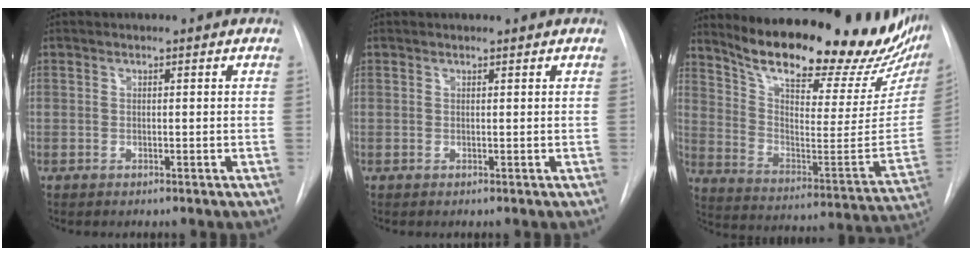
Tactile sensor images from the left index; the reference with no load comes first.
{"total": 1.0, "force": [1.0, 0.0, 0.1], "torque": [-0.007, 0.006, 0.015]}
{"total": 29.1, "force": [24.3, 7.3, 14.4], "torque": [-0.226, -0.066, 0.330]}